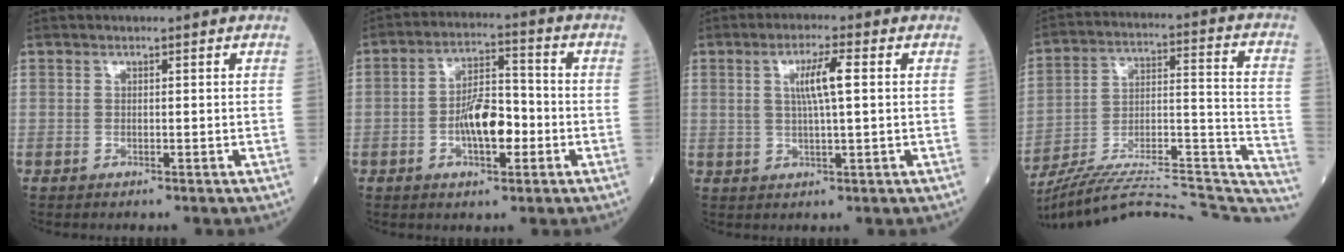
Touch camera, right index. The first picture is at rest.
{"total": 8.4, "force": [-2.0, 3.2, 7.5], "torque": [-0.135, 0.014, -0.037]}
{"total": 5.6, "force": [1.3, 0.3, 5.4], "torque": [-0.101, 0.003, 0.023]}
{"total": 31.1, "force": [-28.5, 3.2, 12.1], "torque": [-0.137, 0.002, -0.409]}